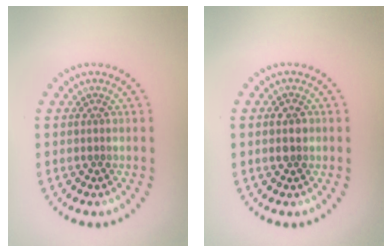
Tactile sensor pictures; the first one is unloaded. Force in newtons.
{"total": 2.1, "press": 2.1, "slide": 0.0}